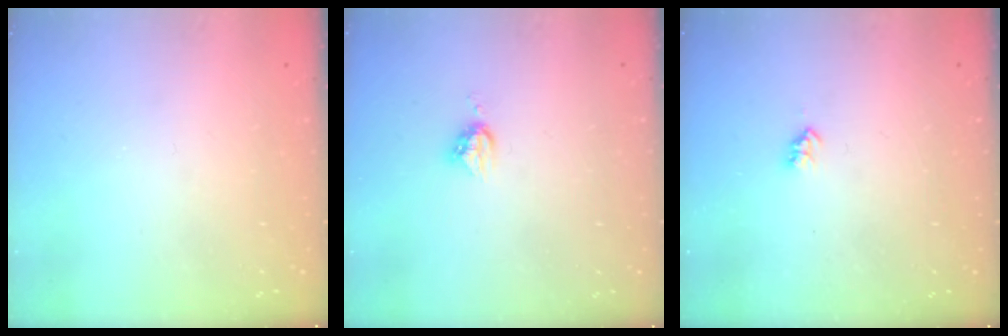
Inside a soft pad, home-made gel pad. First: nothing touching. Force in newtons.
{"total": 5.1, "press": 5.1, "slide": 0.0}
{"total": 2.6, "press": 2.5, "slide": 0.4}